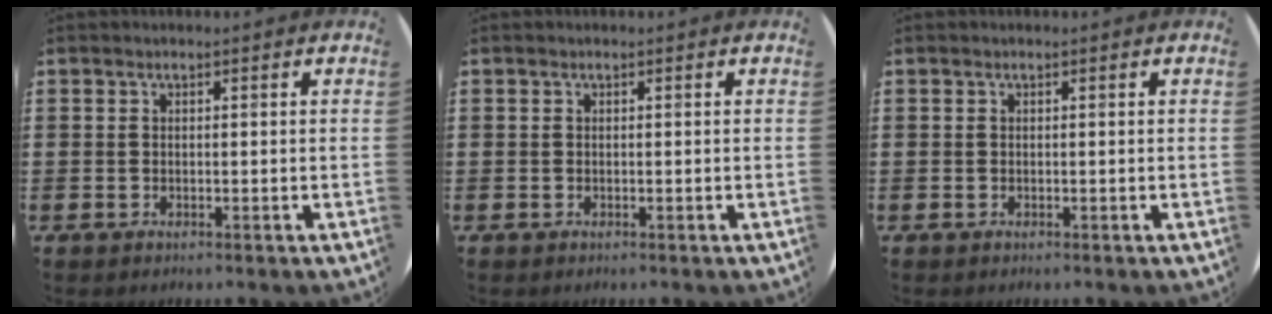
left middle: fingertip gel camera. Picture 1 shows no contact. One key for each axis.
{"total": 0.0}
{"total": 0.0}